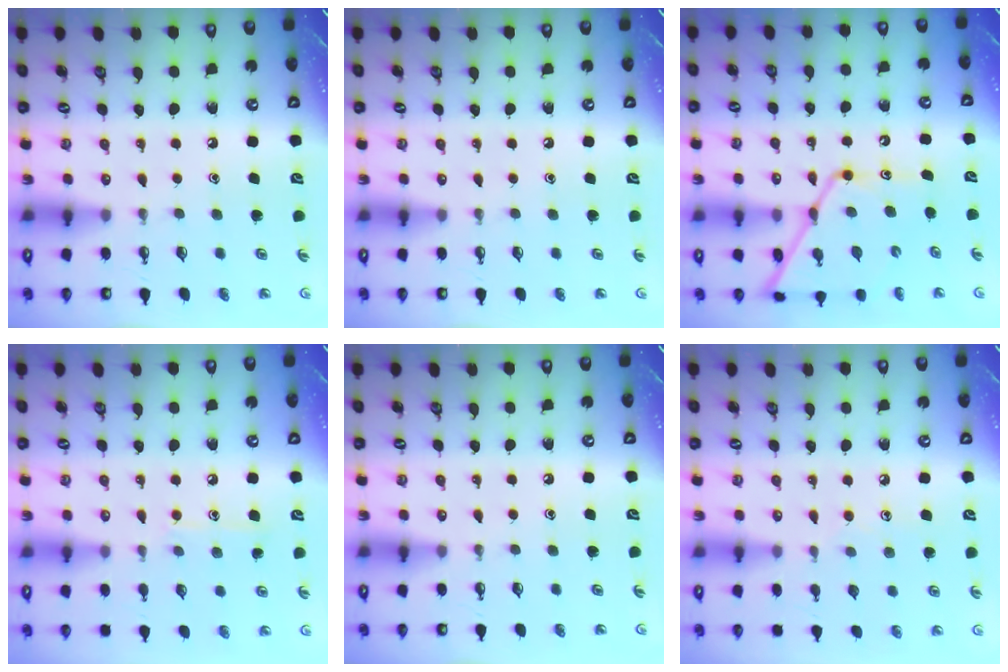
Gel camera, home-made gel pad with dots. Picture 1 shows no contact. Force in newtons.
{"total": 0.0}
{"total": 14.7, "press": 14.7, "slide": 0.7}
{"total": 7.5, "press": 7.5, "slide": 0.4}
{"total": 0.0}
{"total": 6.6, "press": 6.5, "slide": 0.7}